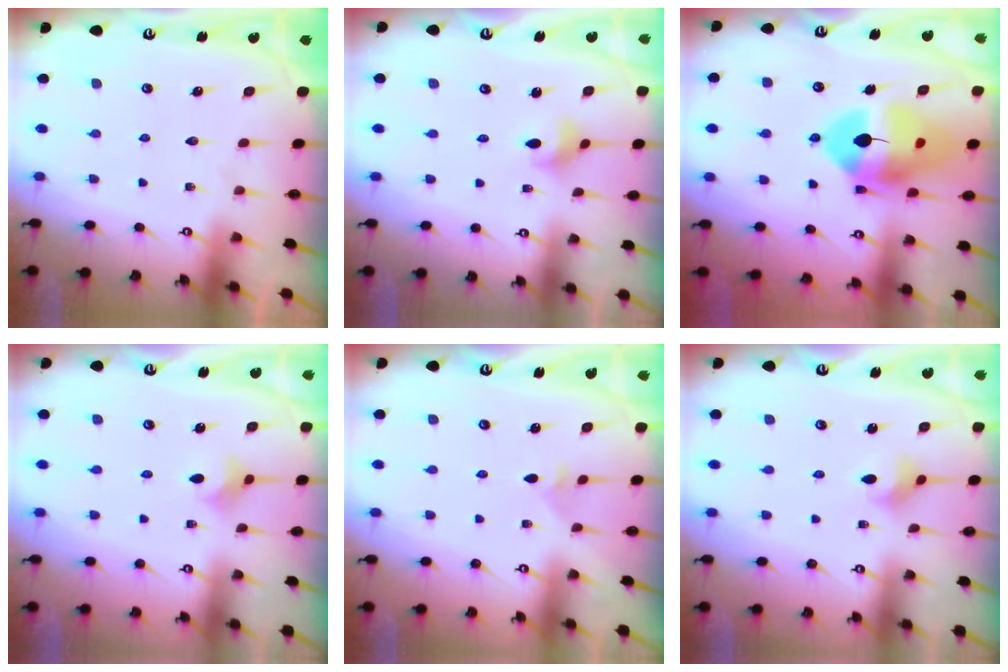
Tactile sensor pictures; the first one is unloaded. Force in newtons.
{"total": 3.6, "press": 3.6, "slide": 0.3}
{"total": 16.0, "press": 15.8, "slide": 2.1}
{"total": 4.2, "press": 4.2, "slide": 0.7}
{"total": 1.9, "press": 1.9, "slide": 0.3}
{"total": 2.7, "press": 2.7, "slide": 0.4}